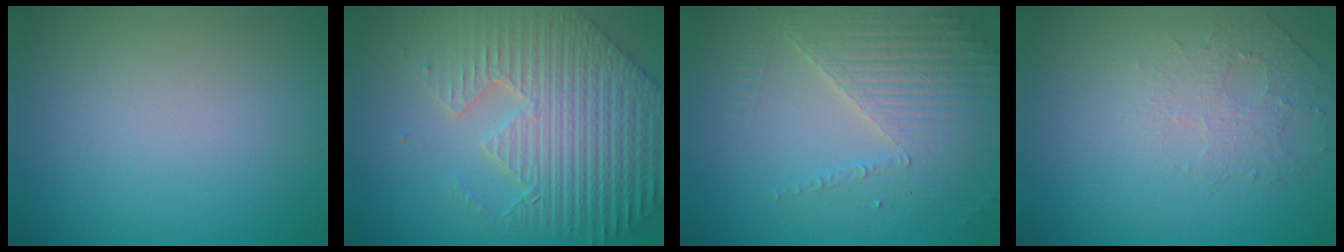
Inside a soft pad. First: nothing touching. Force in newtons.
{"total": 9.4, "press": 6.5, "slide": 6.8}
{"total": 4.0, "press": 3.7, "slide": 1.5}
{"total": 1.5, "press": 1.0, "slide": 1.1}